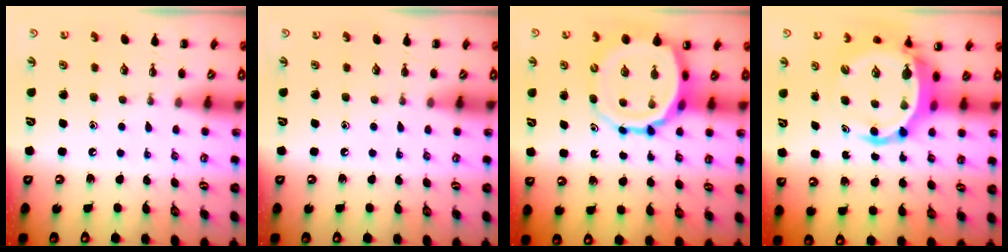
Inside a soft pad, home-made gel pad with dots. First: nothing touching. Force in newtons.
{"total": 0.0}
{"total": 12.7, "press": 12.2, "slide": 3.3}
{"total": 8.5, "press": 8.1, "slide": 2.5}